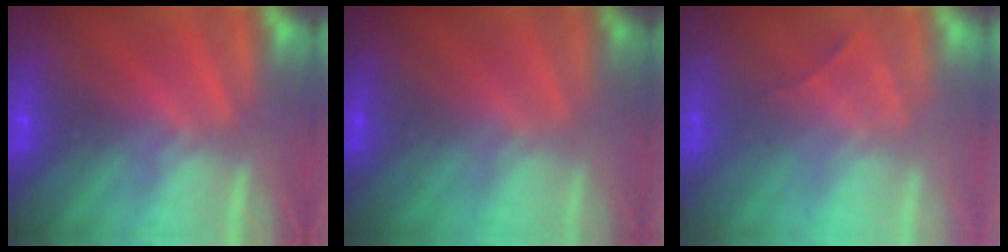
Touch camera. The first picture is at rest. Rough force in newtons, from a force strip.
{"total": 1.4}
{"total": 2.4}